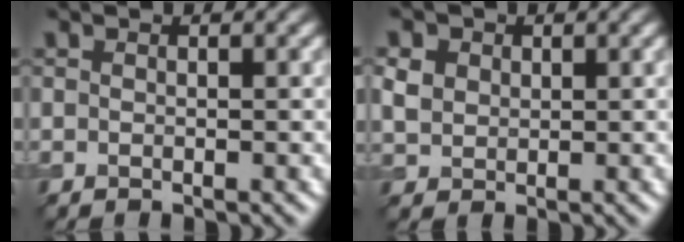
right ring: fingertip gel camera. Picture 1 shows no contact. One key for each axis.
{"total": 2.7, "fx": 1.0, "fy": 2.2, "fz": 1.2, "tx": -0.031, "ty": 0.003, "tz": 0.016}